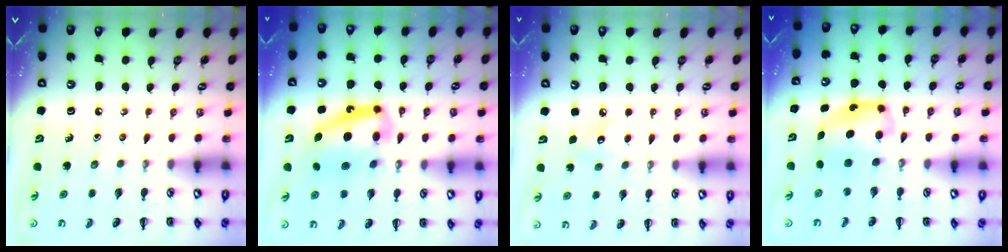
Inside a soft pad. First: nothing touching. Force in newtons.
{"total": 13.1, "press": 12.7, "slide": 3.2}
{"total": 3.9, "press": 3.8, "slide": 0.9}
{"total": 6.1, "press": 6.1, "slide": 0.9}